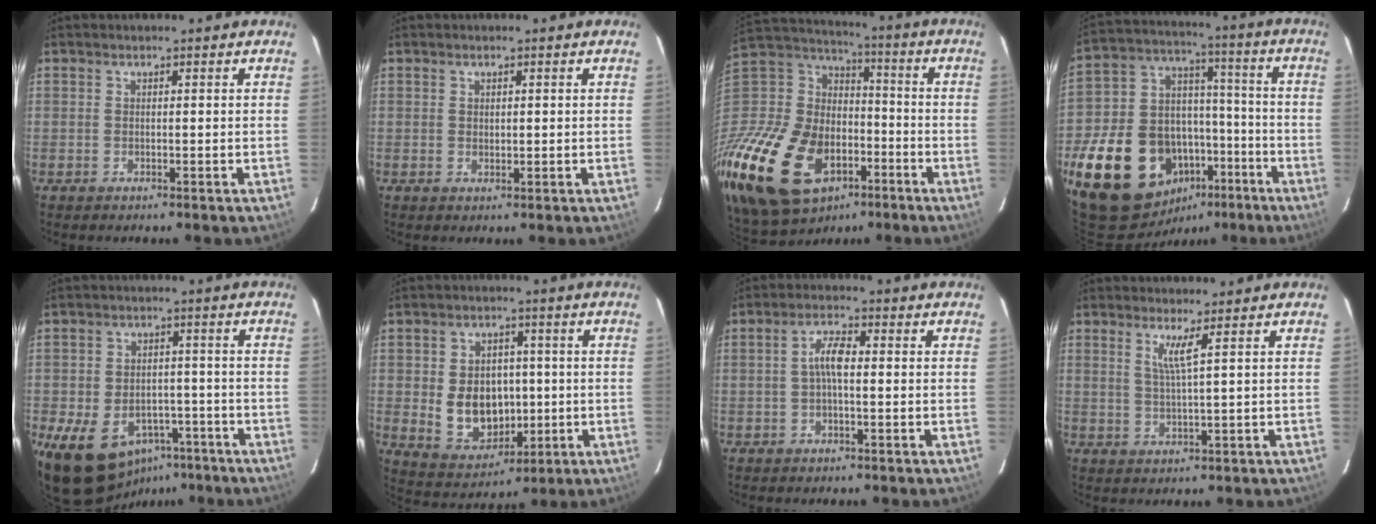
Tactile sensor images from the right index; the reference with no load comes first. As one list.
[{"total": 1.1, "force": [0.5, 0.8, 0.7], "torque": [-0.009, 0.002, 0.009]}, {"total": 32.1, "force": [-14.0, 22.0, 18.7], "torque": [-0.442, -0.001, -0.215]}, {"total": 22.8, "force": [-10.7, 16.0, 12.2], "torque": [-0.265, 0.041, -0.140]}, {"total": 13.7, "force": [-7.5, 9.6, 6.4], "torque": [-0.148, 0.010, -0.091]}, {"total": 11.0, "force": [-0.8, 8.7, 6.7], "torque": [-0.146, 0.003, 0.011]}, {"total": 4.1, "force": [-0.2, 1.3, 3.9], "torque": [-0.078, 0.011, -0.004]}, {"total": 3.0, "force": [1.6, -0.8, 2.5], "torque": [-0.047, -0.010, 0.028]}]